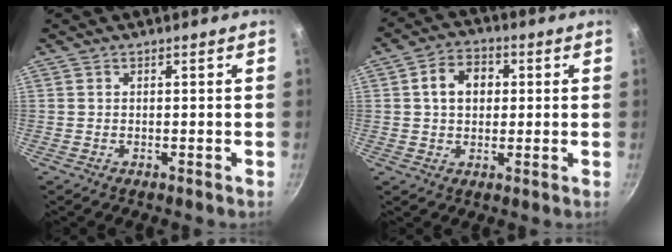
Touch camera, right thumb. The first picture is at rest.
{"total": 7.5, "force": [1.2, 5.8, 4.7], "torque": [-0.054, 0.012, 0.012]}